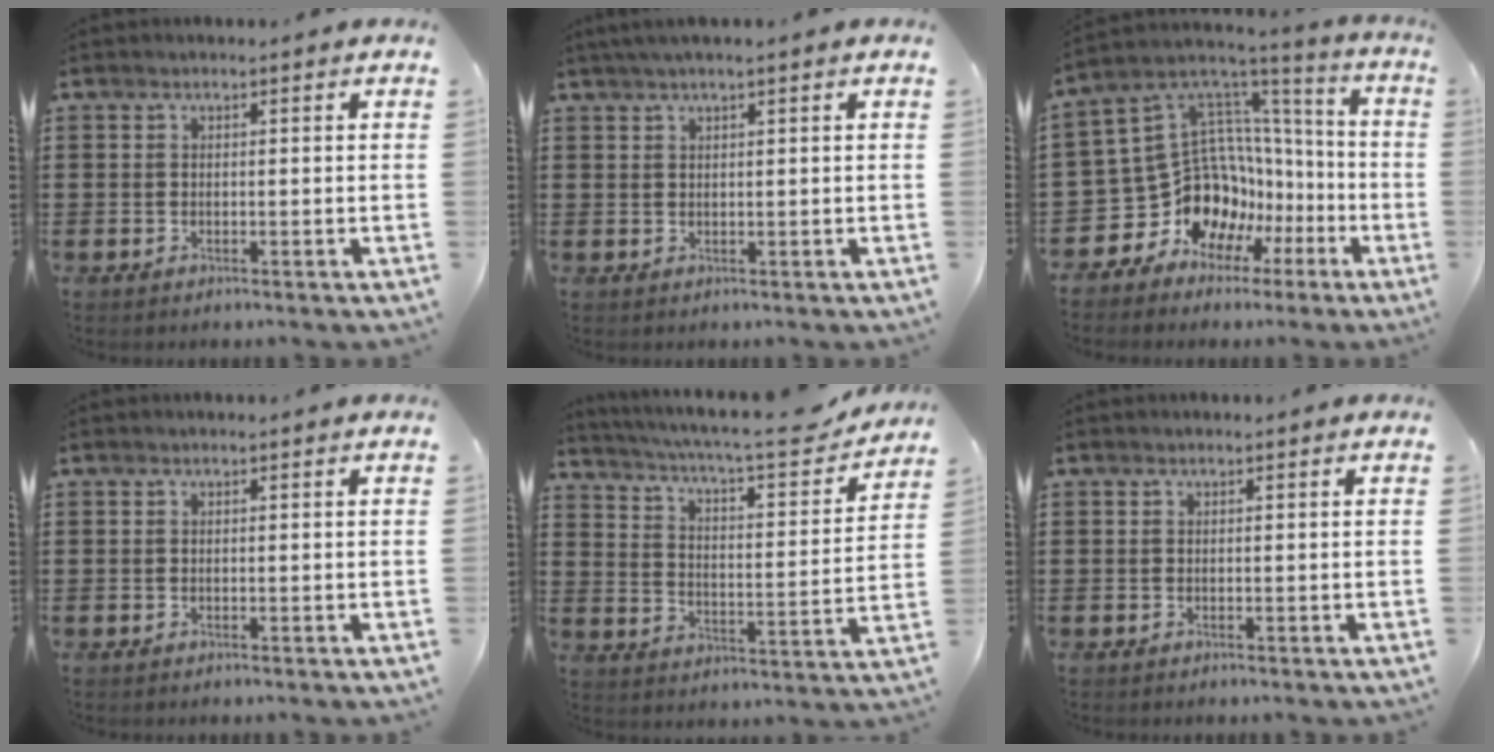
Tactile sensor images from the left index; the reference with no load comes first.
{"total": 1.6, "force": [1.1, 0.0, 1.2], "torque": [-0.023, 0.000, 0.020]}
{"total": 13.1, "force": [-3.5, 11.9, 4.3], "torque": [-0.133, -0.026, -0.039]}
{"total": 0.0}
{"total": 7.2, "force": [5.9, 0.4, 4.0], "torque": [-0.095, -0.039, 0.091]}
{"total": 0.0}